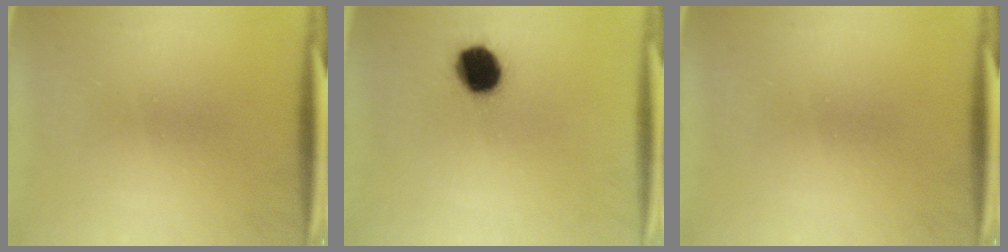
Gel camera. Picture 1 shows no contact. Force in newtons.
{"total": 10.7}
{"total": 0.0}